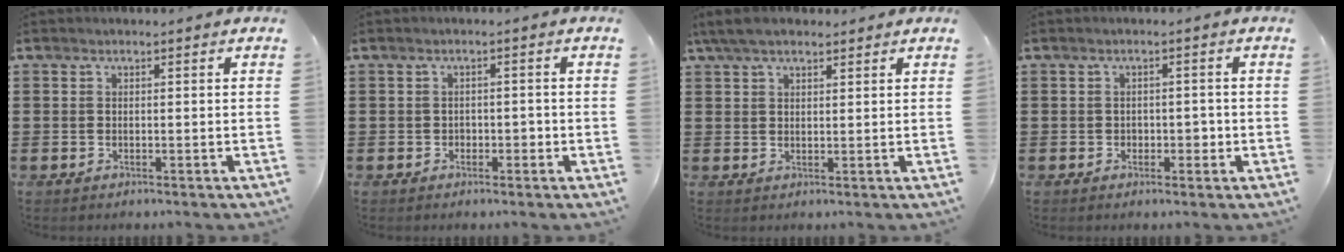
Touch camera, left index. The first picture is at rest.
{"total": 1.3, "force": [-0.6, 0.9, 0.6], "torque": [-0.016, 0.002, -0.016]}
{"total": 4.2, "force": [3.1, 1.5, 2.5], "torque": [-0.055, 0.004, 0.058]}
{"total": 1.9, "force": [-0.4, 1.4, 1.2], "torque": [-0.026, 0.004, -0.011]}